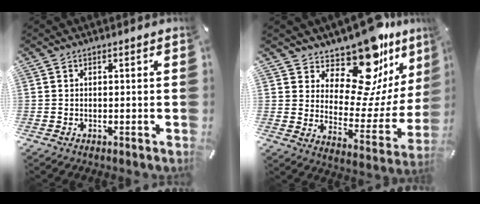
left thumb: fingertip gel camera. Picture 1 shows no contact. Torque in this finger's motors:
{"motor_torque": [1.66, 1.58, 0.07, -0.24, -0.03]}